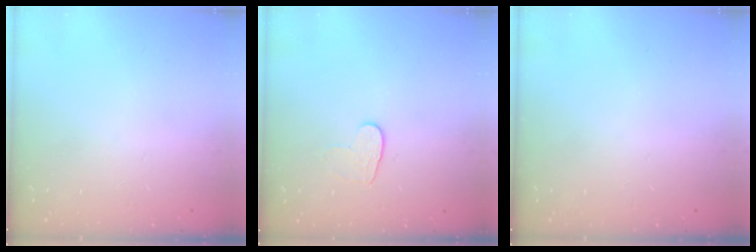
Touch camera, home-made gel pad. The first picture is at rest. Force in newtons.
{"total": 5.3, "press": 5.3, "slide": 0.5}
{"total": 0.0}